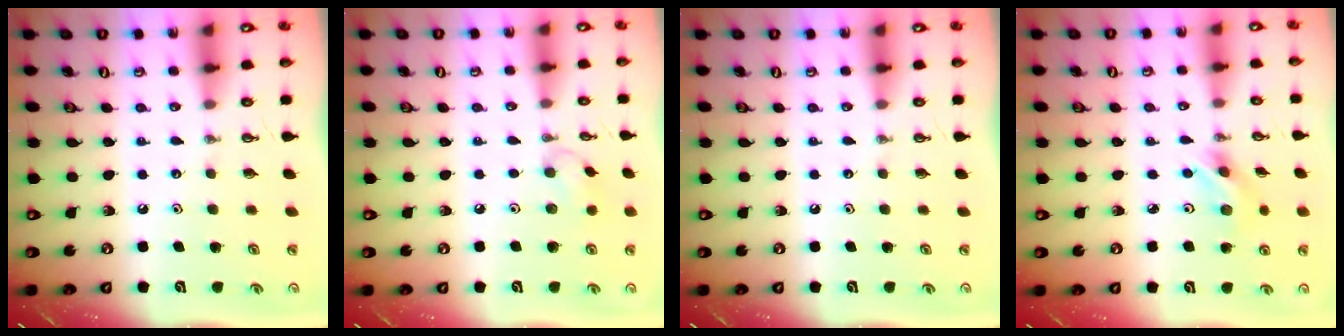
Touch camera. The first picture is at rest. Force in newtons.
{"total": 6.5, "press": 6.5, "slide": 0.6}
{"total": 0.0}
{"total": 4.6, "press": 4.5, "slide": 0.3}